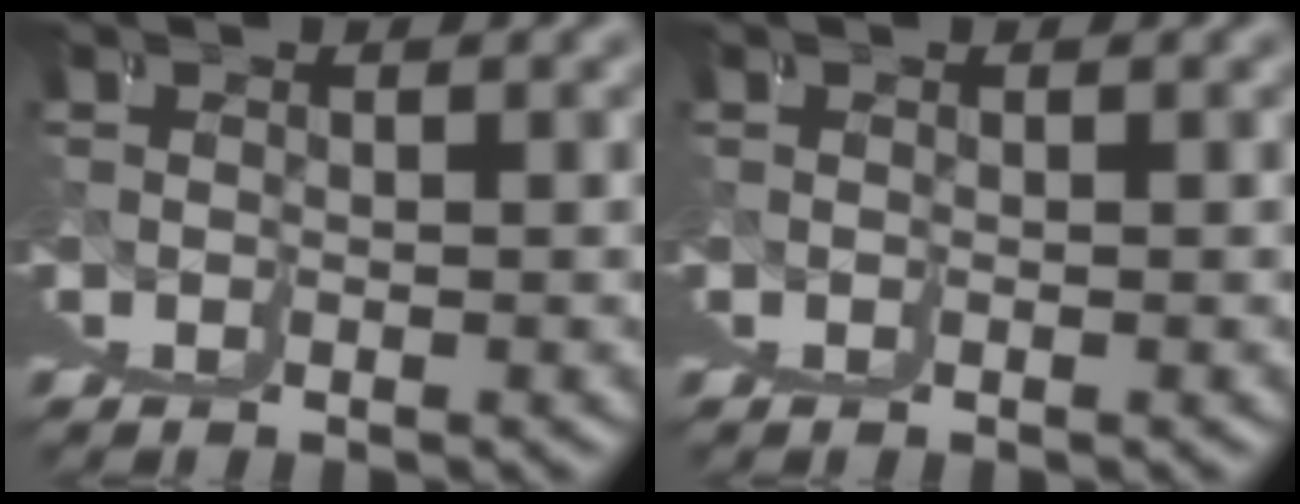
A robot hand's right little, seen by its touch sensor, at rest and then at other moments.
{"total": 0.0}